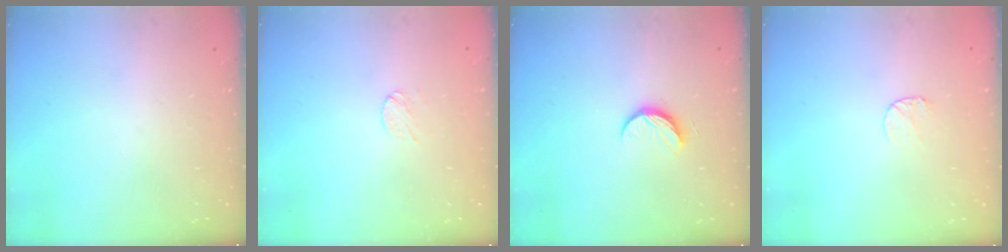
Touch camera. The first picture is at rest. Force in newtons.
{"total": 3.0, "press": 3.0, "slide": 0.2}
{"total": 6.6, "press": 6.5, "slide": 0.8}
{"total": 5.1, "press": 5.0, "slide": 0.4}